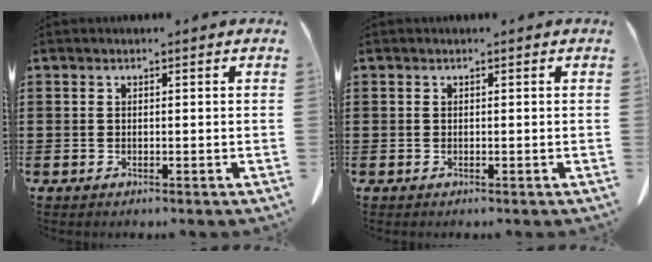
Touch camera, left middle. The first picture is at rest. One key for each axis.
{"total": 0.0}